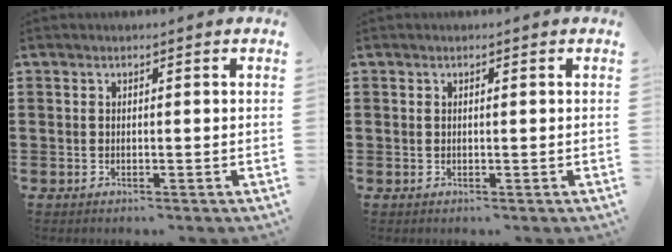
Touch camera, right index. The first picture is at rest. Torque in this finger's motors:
{"motor_torque": [-0.16, 0.33, 0.04, -0.01]}